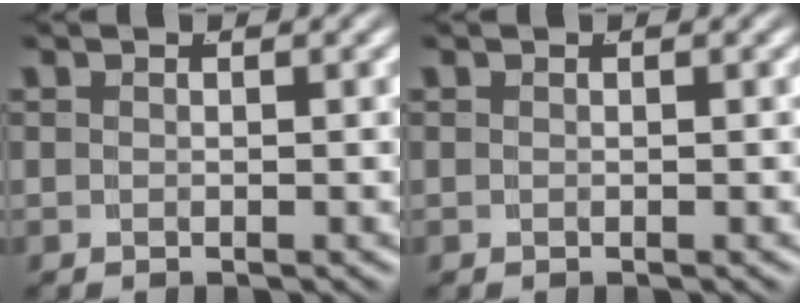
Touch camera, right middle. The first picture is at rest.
{"total": 0.0}